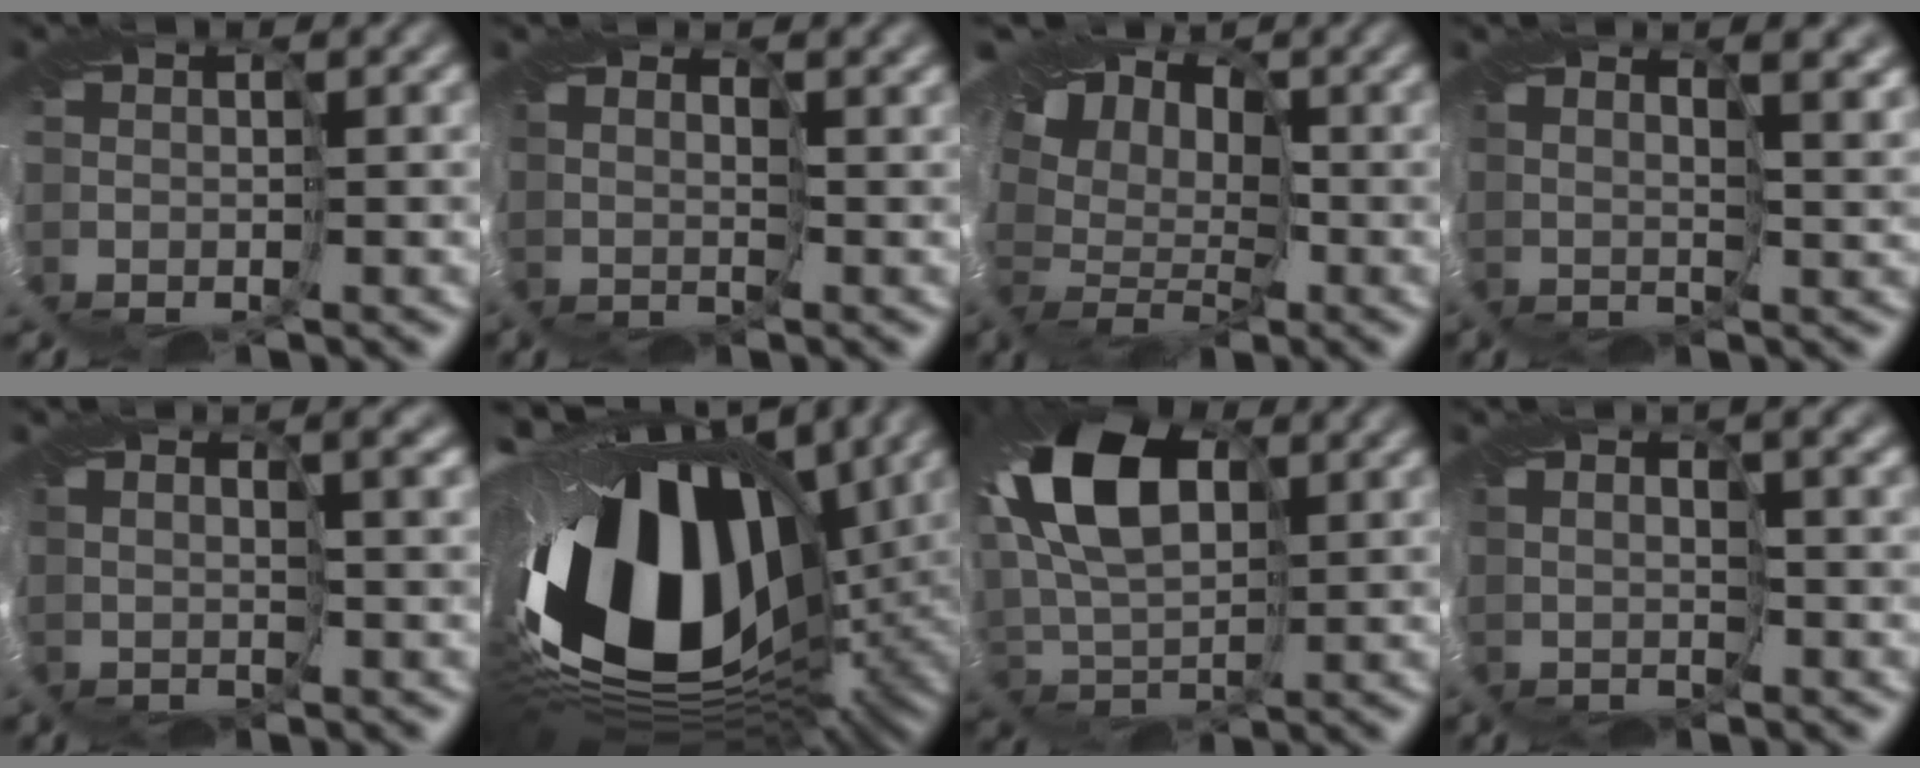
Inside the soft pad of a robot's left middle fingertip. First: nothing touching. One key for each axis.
{"total": 2.1, "fx": 2.0, "fy": 0.5, "fz": -0.4, "tx": -0.001, "ty": 0.004, "tz": 0.041}
{"total": 15.3, "fx": 3.6, "fy": 10.5, "fz": 10.6, "tx": -0.166, "ty": 0.031, "tz": 0.027}
{"total": 5.1, "fx": 4.3, "fy": 1.6, "fz": 2.2, "tx": -0.044, "ty": 0.005, "tz": 0.083}
{"total": 3.2, "fx": 2.8, "fy": 0.7, "fz": 1.5, "tx": -0.031, "ty": 0.009, "tz": 0.054}
{"total": 18.8, "fx": 0.3, "fy": 11.7, "fz": 14.7, "tx": -0.296, "ty": -0.081, "tz": 0.023}
{"total": 10.5, "fx": 3.9, "fy": 5.9, "fz": 7.8, "tx": -0.181, "ty": 0.027, "tz": 0.063}
{"total": 3.2, "fx": 2.6, "fy": 0.9, "fz": 1.6, "tx": -0.031, "ty": 0.011, "tz": 0.049}